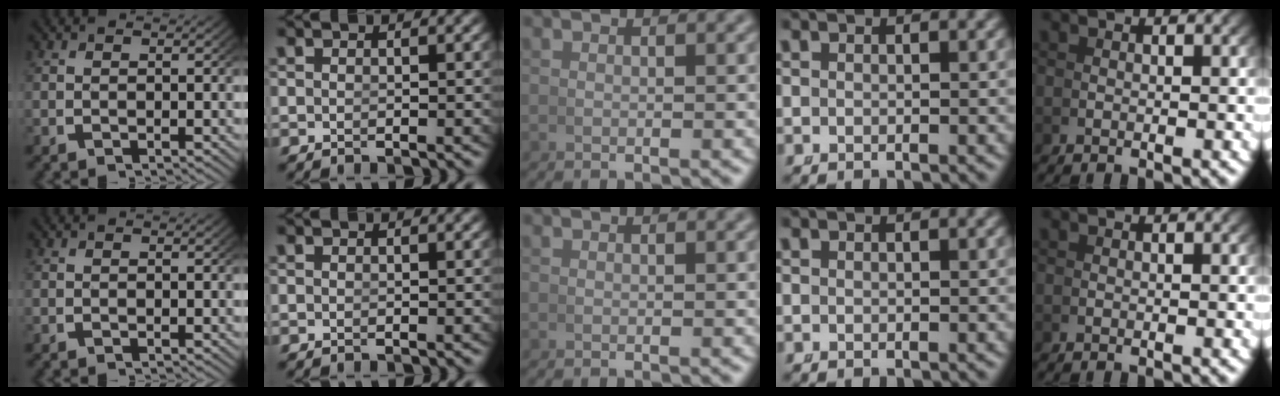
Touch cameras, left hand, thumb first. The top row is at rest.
{}